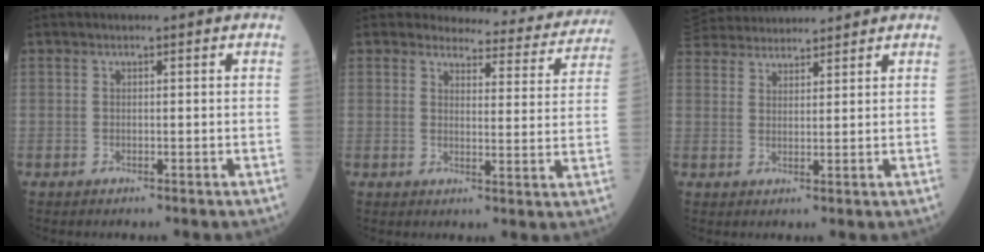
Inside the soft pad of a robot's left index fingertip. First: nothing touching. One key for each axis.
{"total": 13.7, "fx": 13.2, "fy": 3.3, "fz": 1.7, "tx": 0.011, "ty": -0.051, "tz": 0.126}
{"total": 10.1, "fx": 9.6, "fy": 1.8, "fz": 2.6, "tx": -0.052, "ty": 0.043, "tz": 0.160}